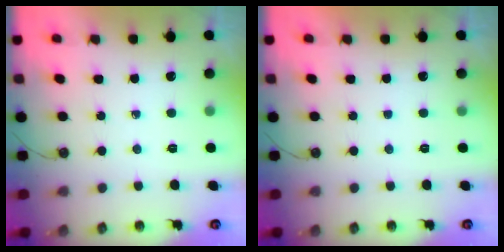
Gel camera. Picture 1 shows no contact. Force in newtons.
{"total": 0.0}